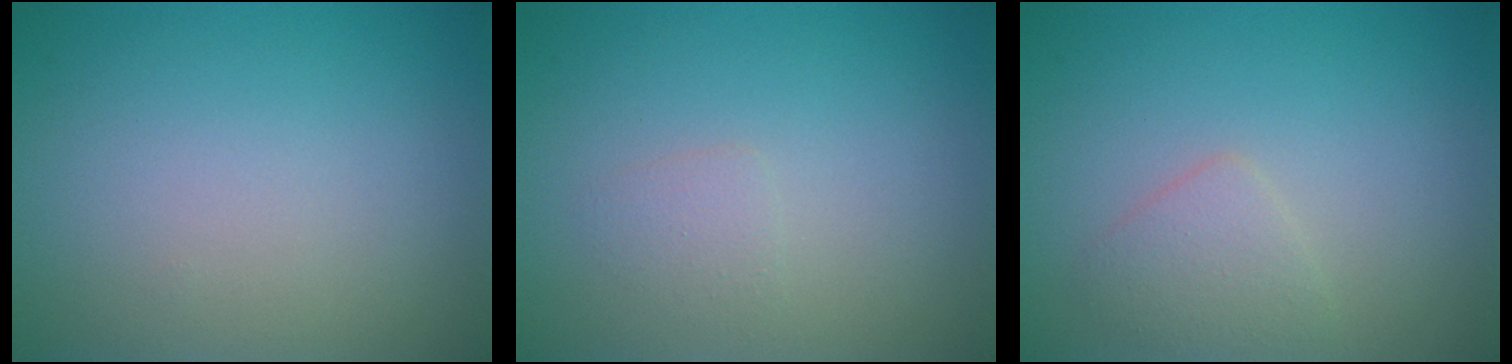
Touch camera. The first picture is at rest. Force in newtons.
{"total": 1.1, "press": 1.1, "slide": 0.0}
{"total": 1.8, "press": 1.8, "slide": 0.1}